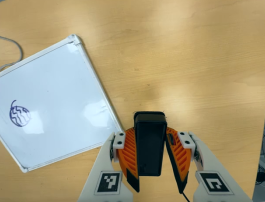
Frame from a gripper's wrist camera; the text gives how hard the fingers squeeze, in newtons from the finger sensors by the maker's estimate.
{"total": 6.4, "left": 4.9, "right": 7.9}